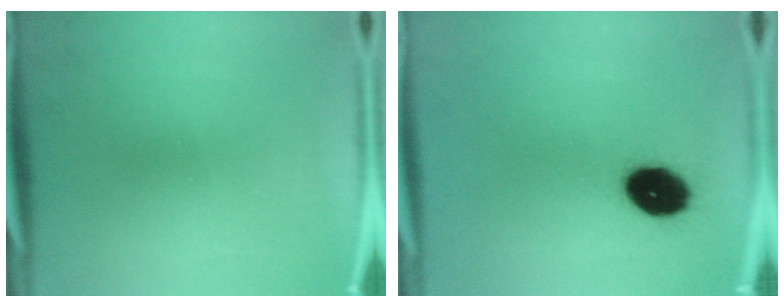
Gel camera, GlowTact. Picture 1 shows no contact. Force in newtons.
{"total": 11.3}